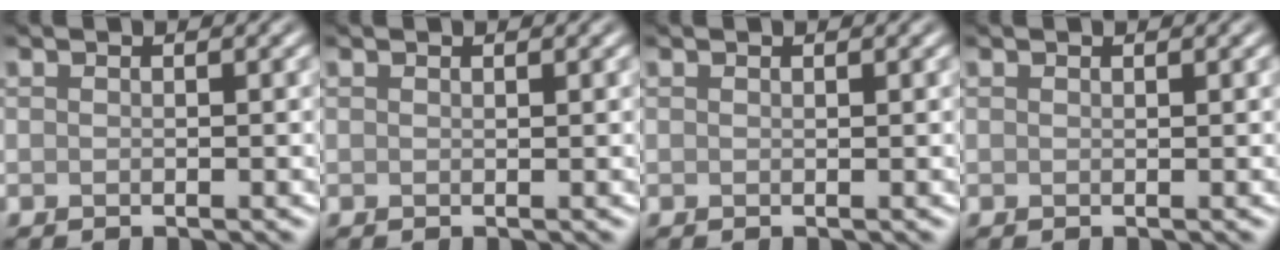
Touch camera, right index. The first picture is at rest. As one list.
[{"total": 0.0}, {"total": 0.0}, {"total": 0.0}]